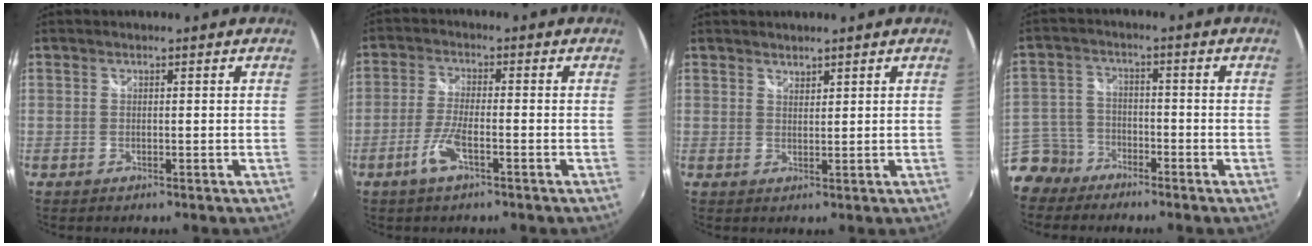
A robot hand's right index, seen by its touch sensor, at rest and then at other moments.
{"total": 5.6, "force": [-3.0, 1.2, 4.6], "torque": [-0.106, -0.003, -0.059]}
{"total": 1.5, "force": [1.3, 0.5, 0.2], "torque": [0.000, 0.001, 0.023]}
{"total": 7.8, "force": [-5.7, 5.2, 1.3], "torque": [-0.046, 0.016, -0.112]}